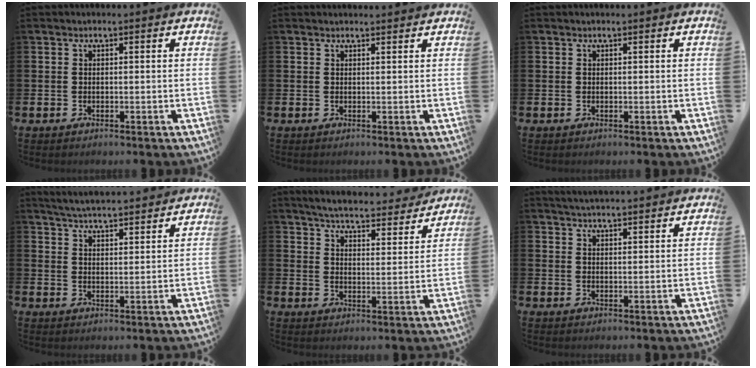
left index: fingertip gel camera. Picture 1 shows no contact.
{"total": 0.5, "force": [0.5, -0.1, 0.1], "torque": [0.009, -0.003, 0.008]}
{"total": 0.0}
{"total": 5.0, "force": [5.0, 0.0, 0.4], "torque": [-0.027, -0.029, 0.090]}
{"total": 5.6, "force": [5.4, 0.5, 1.4], "torque": [-0.042, -0.041, 0.091]}
{"total": 3.3, "force": [3.3, -0.3, 0.1], "torque": [-0.006, -0.021, 0.059]}